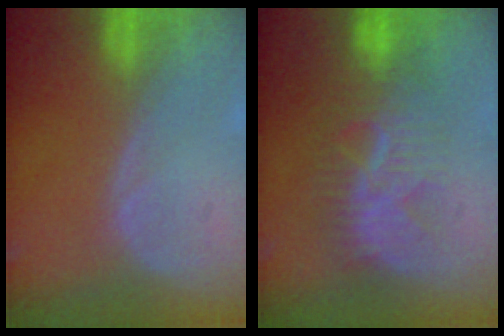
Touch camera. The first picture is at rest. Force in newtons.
{"total": 8.0, "press": 7.8, "slide": 2.1}